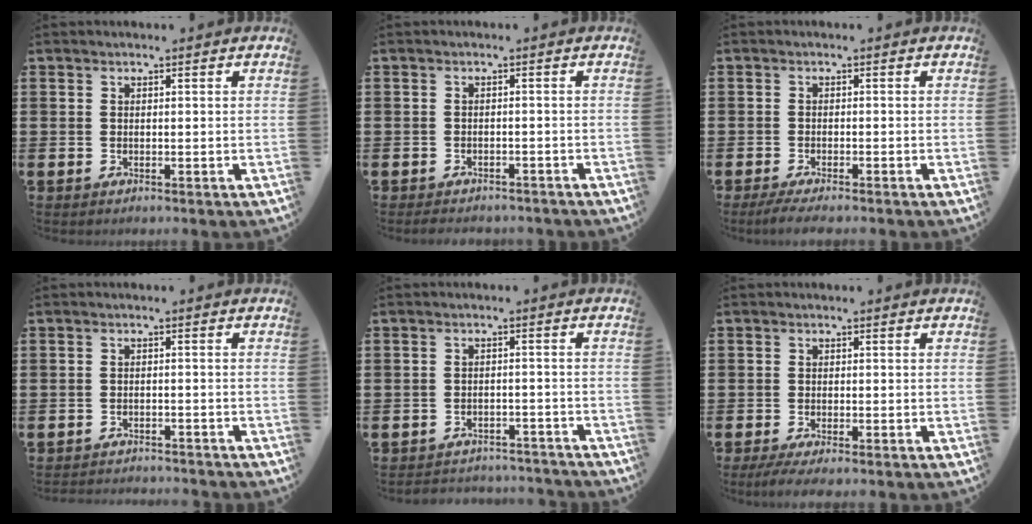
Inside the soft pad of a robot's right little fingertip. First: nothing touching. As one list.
[{"total": 1.2, "force": [-1.2, 0.1, 0.0], "torque": [-0.005, 0.001, -0.026]}, {"total": 1.6, "force": [-1.2, 0.1, 1.0], "torque": [-0.016, 0.000, -0.023]}, {"total": 1.6, "force": [-1.5, -0.1, -0.2], "torque": [0.000, 0.004, -0.033]}, {"total": 2.3, "force": [-2.3, 0.1, -0.3], "torque": [-0.003, 0.004, -0.050]}, {"total": 1.4, "force": [-0.9, 0.1, 1.1], "torque": [-0.017, -0.002, -0.016]}]